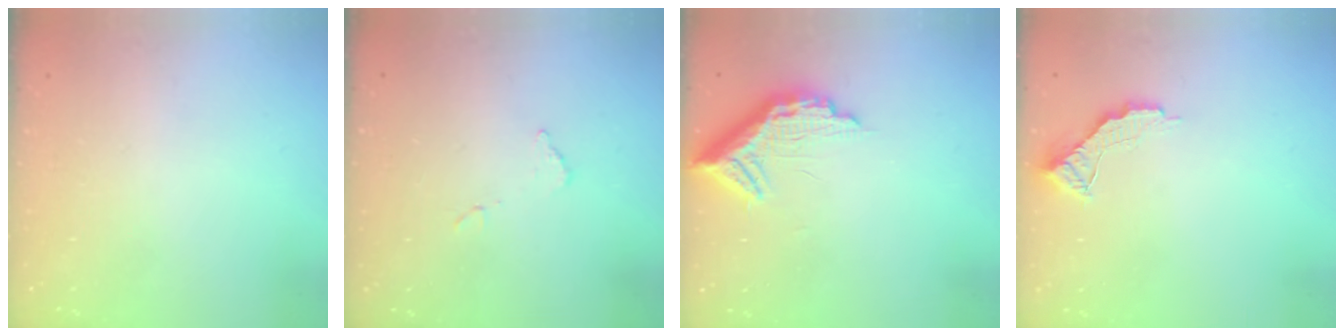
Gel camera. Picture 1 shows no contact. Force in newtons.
{"total": 5.8, "press": 5.8, "slide": 0.2}
{"total": 13.5, "press": 13.5, "slide": 1.2}
{"total": 8.1, "press": 8.1, "slide": 0.7}